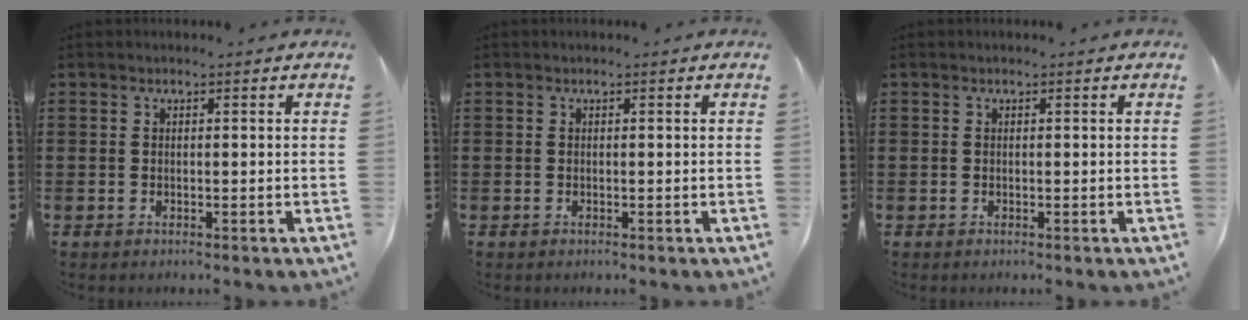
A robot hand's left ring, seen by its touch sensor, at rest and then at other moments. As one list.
[{"total": 0.0}, {"total": 0.0}]